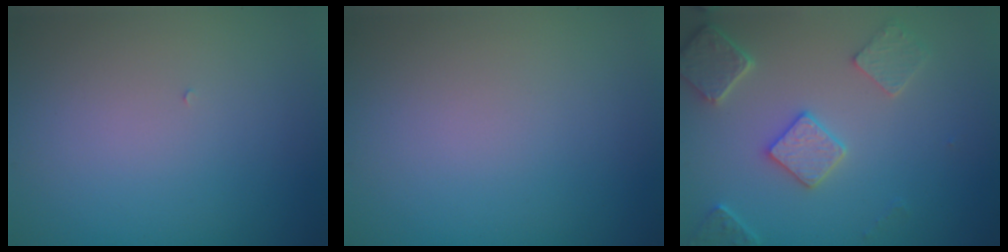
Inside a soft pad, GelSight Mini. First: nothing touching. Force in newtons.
{"total": 0.0}
{"total": 4.1, "press": 3.5, "slide": 2.1}